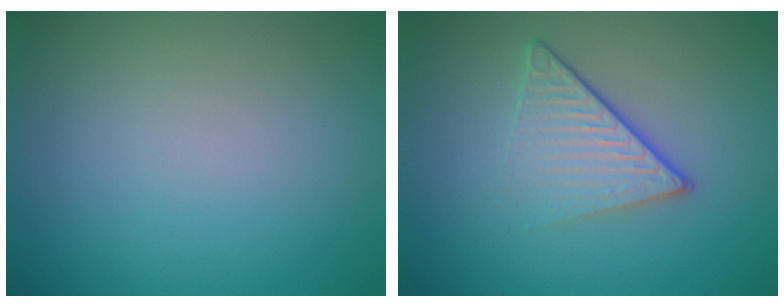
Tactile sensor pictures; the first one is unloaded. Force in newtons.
{"total": 4.6, "press": 2.8, "slide": 3.6}